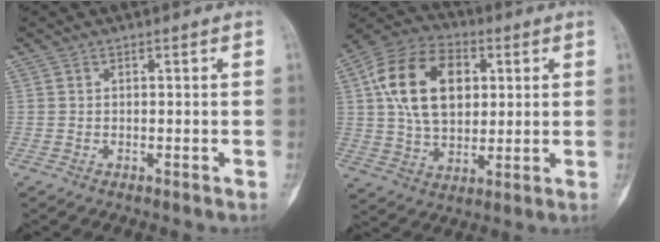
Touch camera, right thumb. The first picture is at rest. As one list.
[{"total": 17.5, "force": [4.1, 11.5, 12.6], "torque": [-0.200, 0.004, 0.068]}]